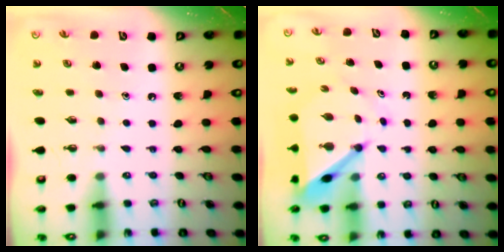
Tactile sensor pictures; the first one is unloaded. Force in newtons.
{"total": 7.0, "press": 7.0, "slide": 0.6}